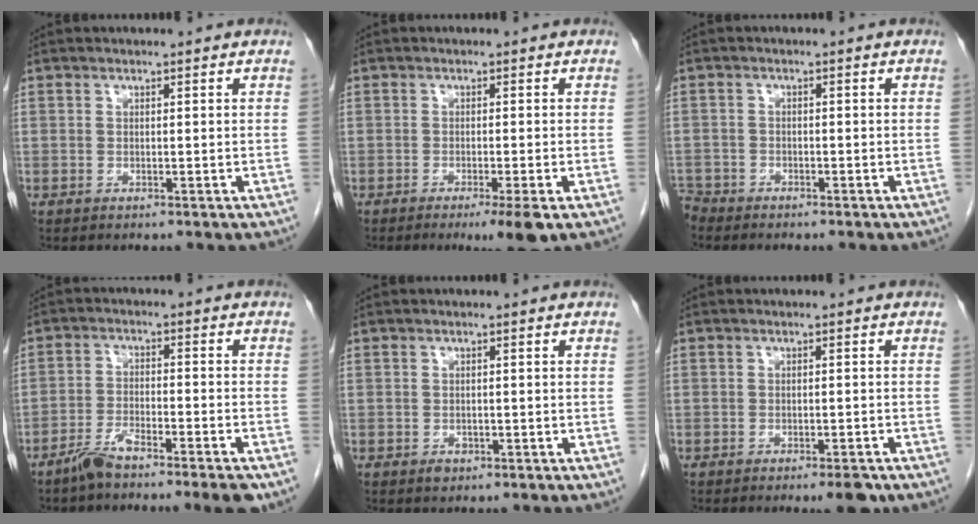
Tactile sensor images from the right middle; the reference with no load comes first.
{"total": 4.2, "force": [-2.4, -0.1, 3.5], "torque": [-0.045, -0.013, -0.035]}
{"total": 3.2, "force": [-3.0, 1.1, 0.0], "torque": [-0.004, -0.005, -0.058]}
{"total": 7.1, "force": [-5.5, 0.3, 4.5], "torque": [-0.075, -0.009, -0.098]}
{"total": 1.1, "force": [-0.6, 0.8, 0.5], "torque": [-0.008, 0.001, -0.005]}
{"total": 3.2, "force": [-2.3, 0.8, 2.2], "torque": [-0.025, -0.002, -0.028]}